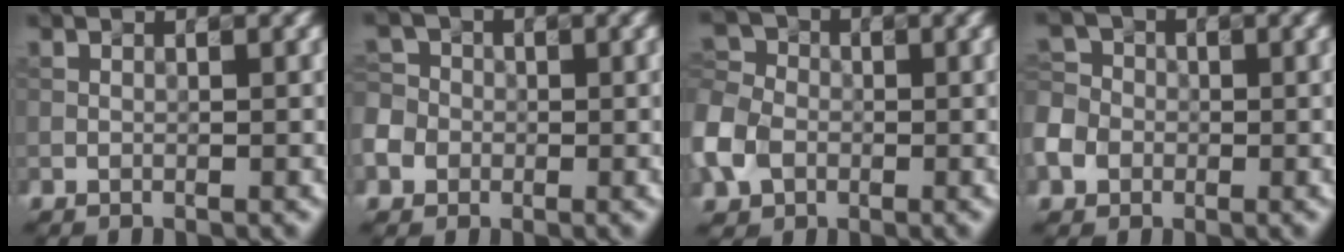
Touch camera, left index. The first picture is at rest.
{"total": 5.1, "force": [-2.0, 4.3, 1.6], "torque": [-0.031, 0.005, -0.057]}
{"total": 6.5, "force": [-2.4, 4.9, 3.6], "torque": [-0.096, -0.005, -0.062]}
{"total": 5.6, "force": [-2.4, 4.6, 2.2], "torque": [-0.042, -0.001, -0.057]}